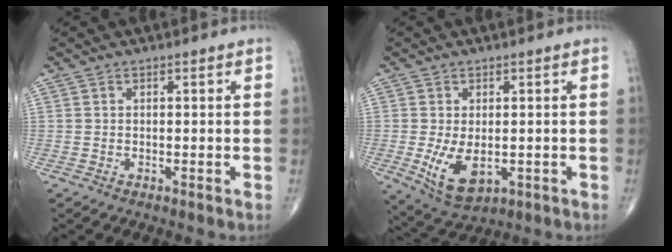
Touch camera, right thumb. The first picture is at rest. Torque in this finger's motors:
{"motor_torque": [-0.12, 0.10, 0.55, 0.56, 0.01]}